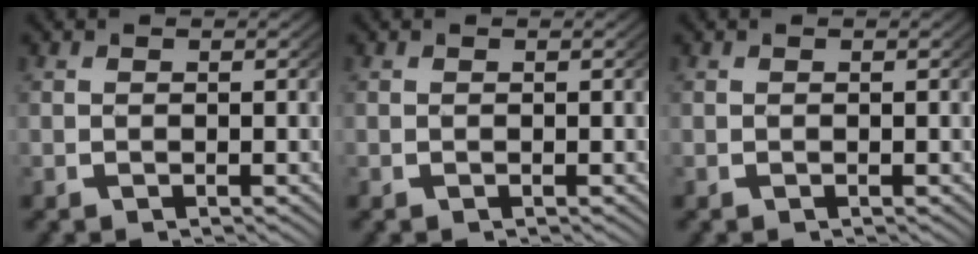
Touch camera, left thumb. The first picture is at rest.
{"total": 0.0}
{"total": 0.0}